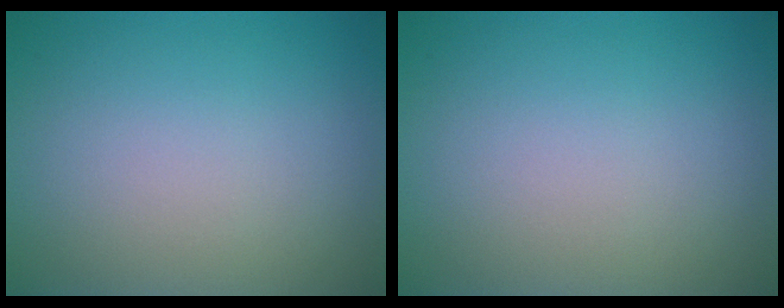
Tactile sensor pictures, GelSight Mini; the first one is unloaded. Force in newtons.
{"total": 0.0}